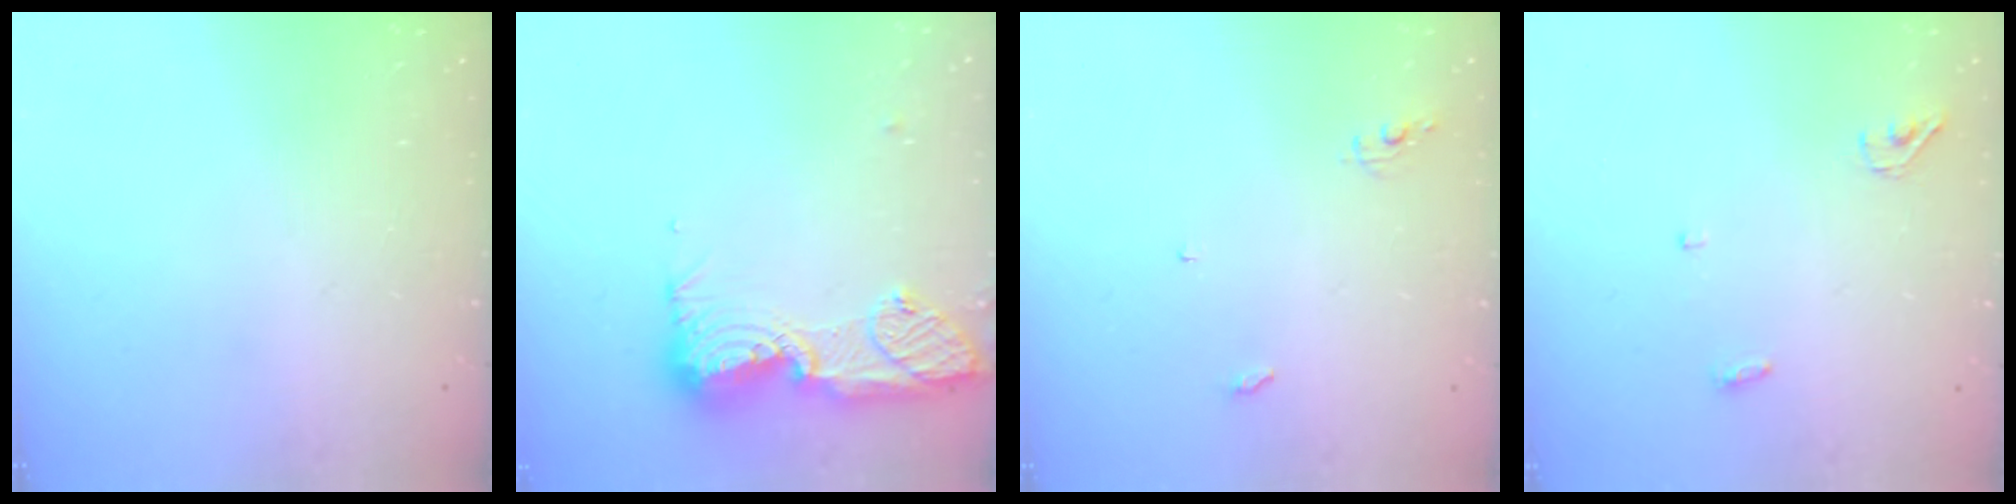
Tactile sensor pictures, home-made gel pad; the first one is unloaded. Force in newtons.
{"total": 17.6, "press": 16.5, "slide": 6.2}
{"total": 4.1, "press": 4.1, "slide": 0.3}
{"total": 3.7, "press": 3.6, "slide": 0.9}